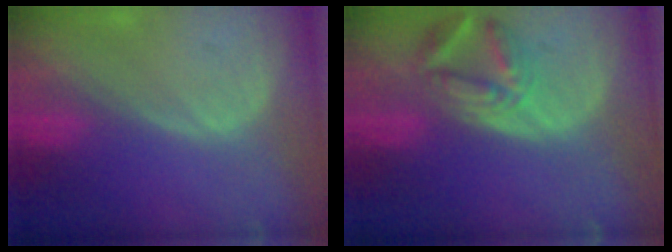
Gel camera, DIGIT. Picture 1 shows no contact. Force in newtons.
{"total": 7.0, "press": 6.4, "slide": 2.8}